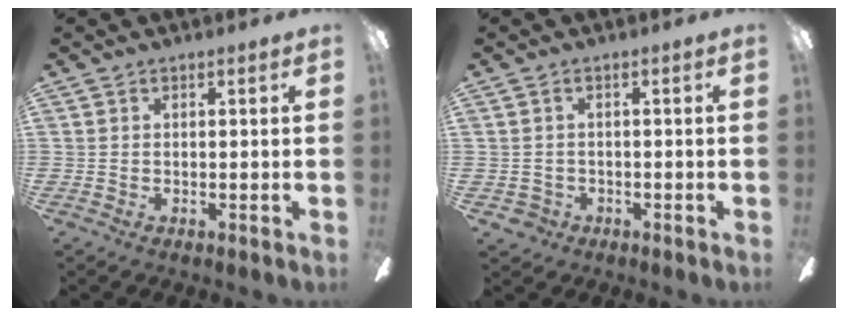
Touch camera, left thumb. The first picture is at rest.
{"total": 1.9, "force": [-0.4, 1.8, 0.7], "torque": [-0.022, 0.003, -0.012]}